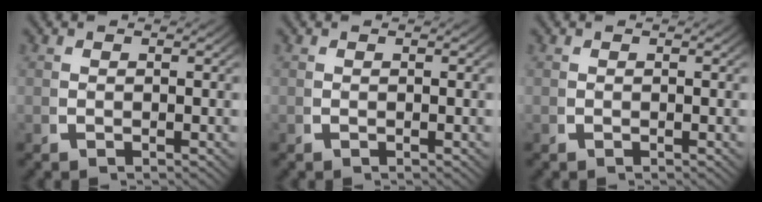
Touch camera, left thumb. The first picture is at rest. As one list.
[{"total": 0.0}, {"total": 0.0}]